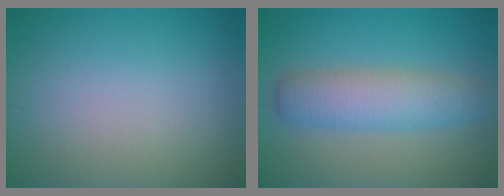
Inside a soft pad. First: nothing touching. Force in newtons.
{"total": 4.7, "press": 4.7, "slide": 0.3}